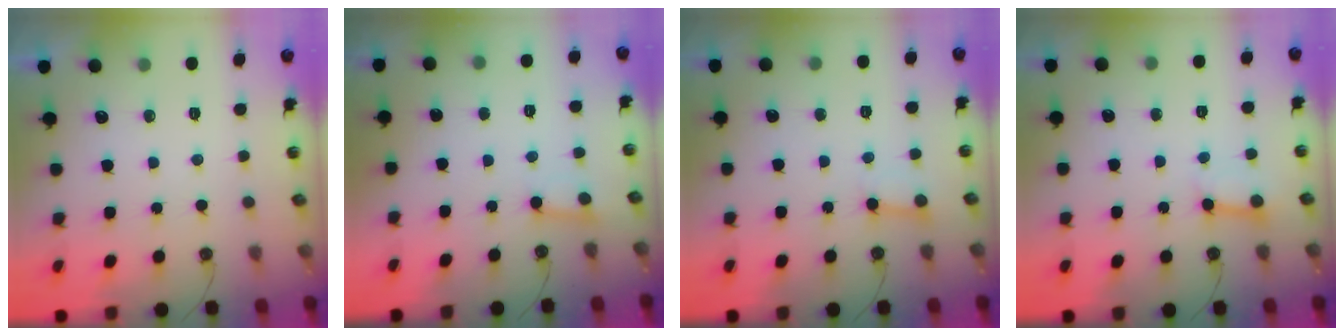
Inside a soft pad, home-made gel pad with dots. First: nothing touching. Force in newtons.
{"total": 2.6, "press": 2.5, "slide": 0.7}
{"total": 3.0, "press": 3.0, "slide": 0.2}
{"total": 4.8, "press": 4.7, "slide": 0.8}